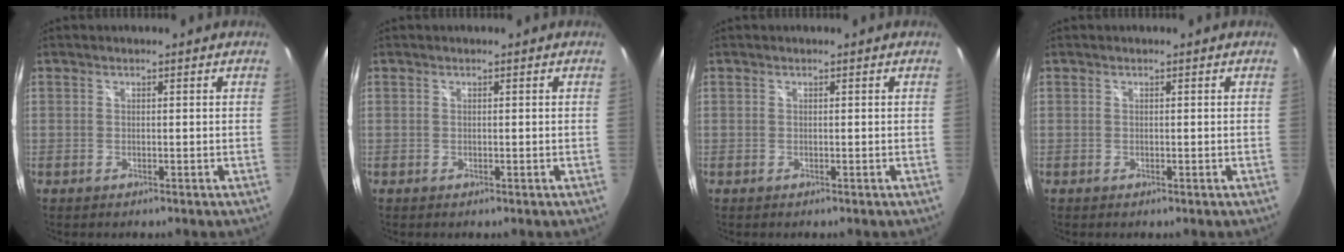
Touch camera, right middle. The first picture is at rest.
{"total": 0.0}
{"total": 0.0}
{"total": 0.0}